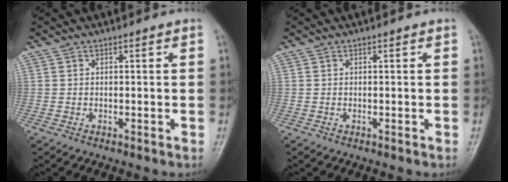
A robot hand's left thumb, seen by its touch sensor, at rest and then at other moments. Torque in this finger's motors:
{"motor_torque": [0.00, 0.00, 0.01, -0.01, 0.00]}